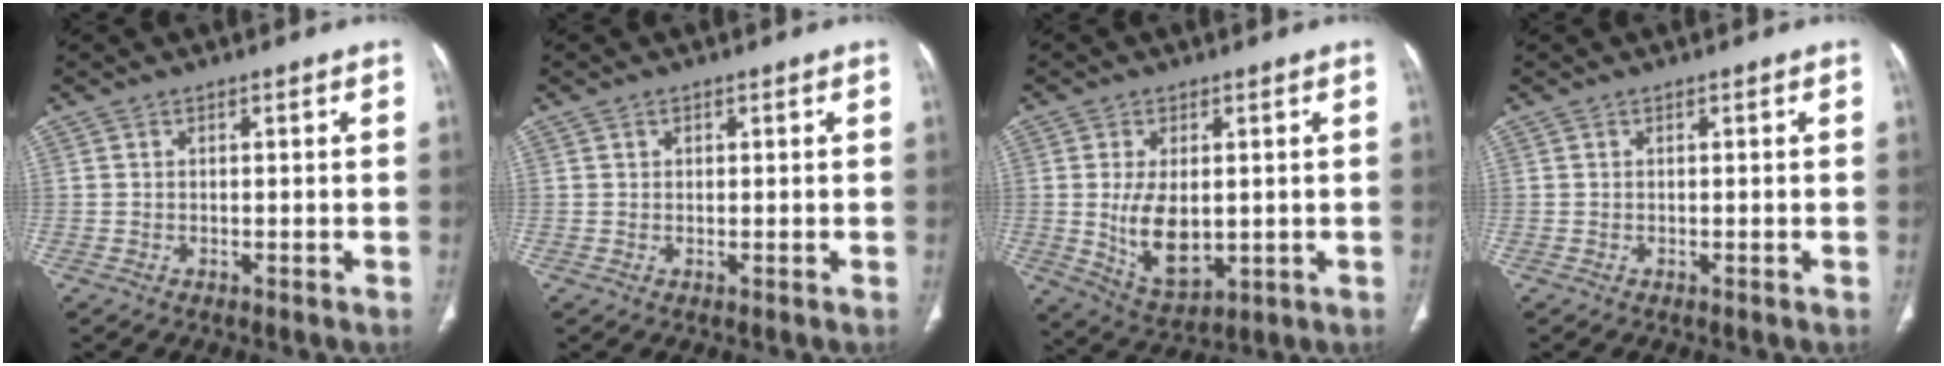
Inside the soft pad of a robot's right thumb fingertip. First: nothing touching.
{"total": 0.8, "force": [0.4, 0.7, 0.3], "torque": [0.000, -0.001, 0.007]}
{"total": 10.1, "force": [0.0, 5.8, 8.3], "torque": [-0.136, -0.017, 0.019]}
{"total": 0.0}